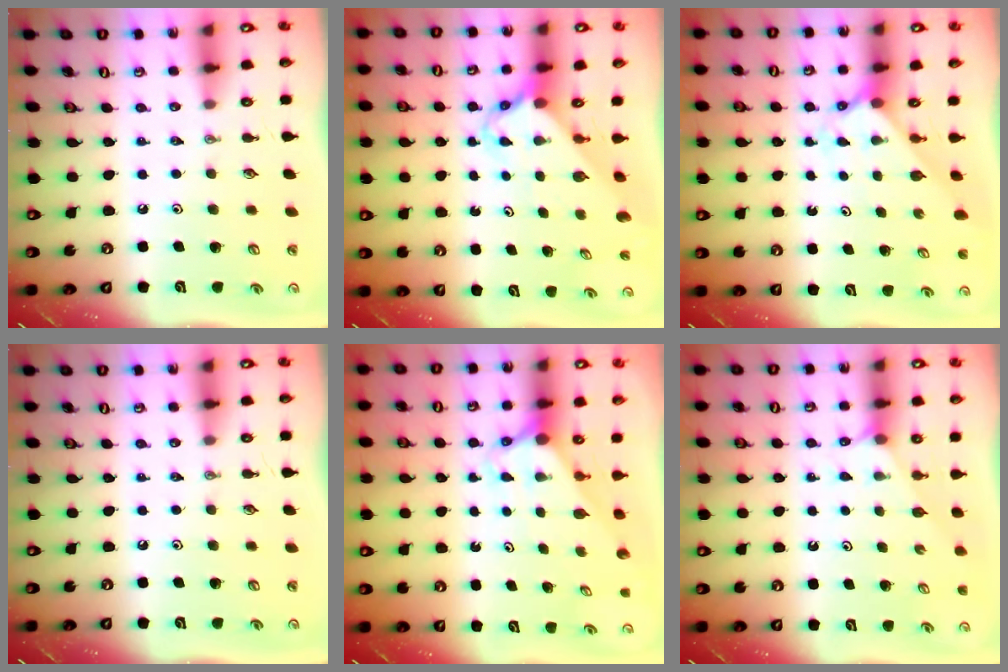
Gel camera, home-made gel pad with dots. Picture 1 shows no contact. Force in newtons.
{"total": 2.7, "press": 2.7, "slide": 0.2}
{"total": 2.3, "press": 2.3, "slide": 0.2}
{"total": 0.0}
{"total": 2.8, "press": 2.8, "slide": 0.0}
{"total": 2.3, "press": 2.3, "slide": 0.4}